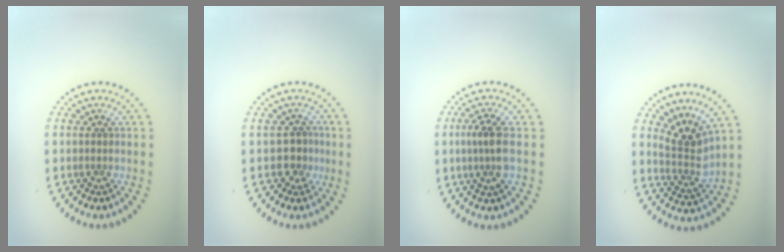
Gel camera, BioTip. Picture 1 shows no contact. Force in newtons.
{"total": 1.8, "press": 1.5, "slide": 1.0}
{"total": 2.7, "press": 2.5, "slide": 1.1}
{"total": 3.3, "press": 2.3, "slide": 2.3}